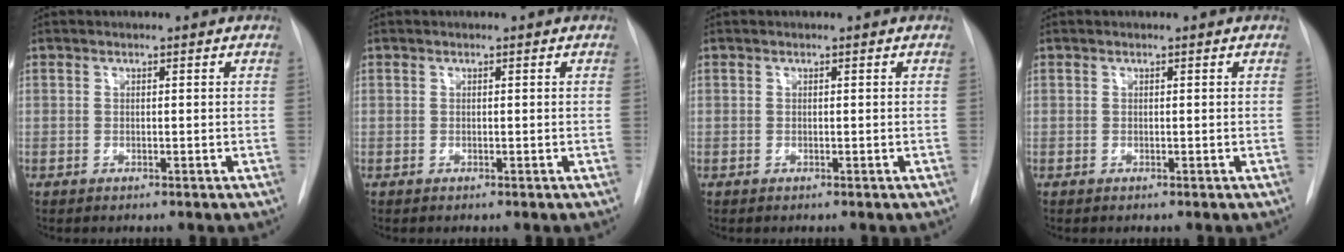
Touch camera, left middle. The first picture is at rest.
{"total": 0.0}
{"total": 0.0}
{"total": 0.0}